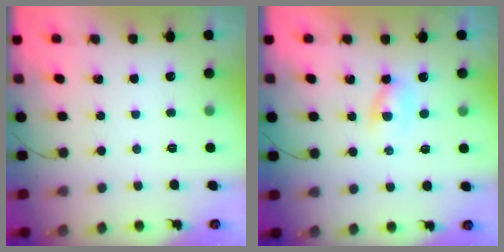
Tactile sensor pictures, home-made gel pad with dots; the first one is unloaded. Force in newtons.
{"total": 1.9, "press": 1.6, "slide": 1.0}